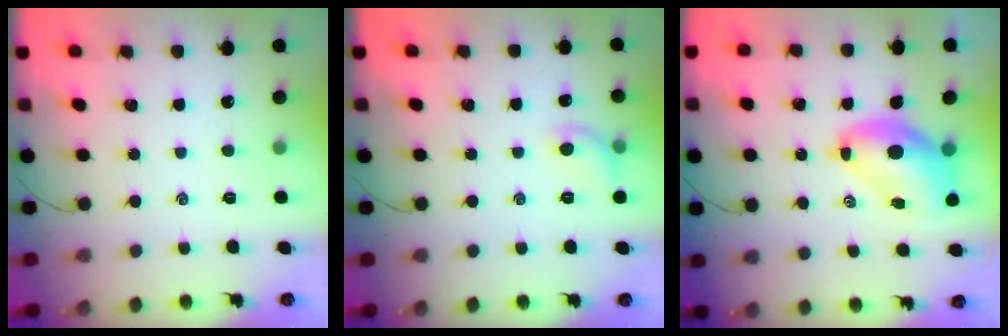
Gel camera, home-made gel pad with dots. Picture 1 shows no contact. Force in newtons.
{"total": 6.6, "press": 6.5, "slide": 1.3}
{"total": 8.9, "press": 8.5, "slide": 2.7}